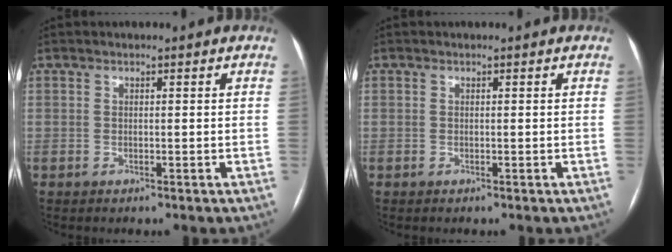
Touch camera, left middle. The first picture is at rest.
{"total": 0.0}